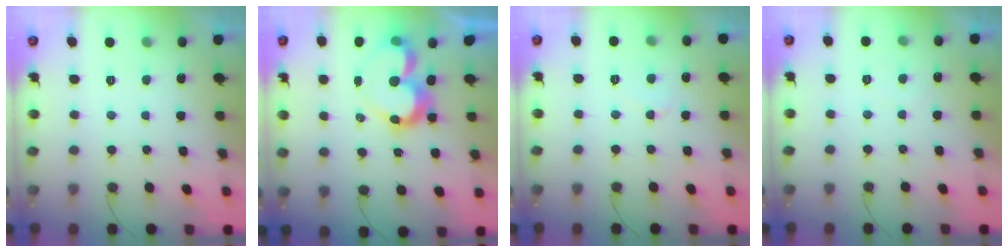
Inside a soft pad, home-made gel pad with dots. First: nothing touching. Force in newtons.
{"total": 11.4, "press": 11.3, "slide": 1.1}
{"total": 3.5, "press": 3.5, "slide": 0.4}
{"total": 3.5, "press": 3.5, "slide": 0.1}